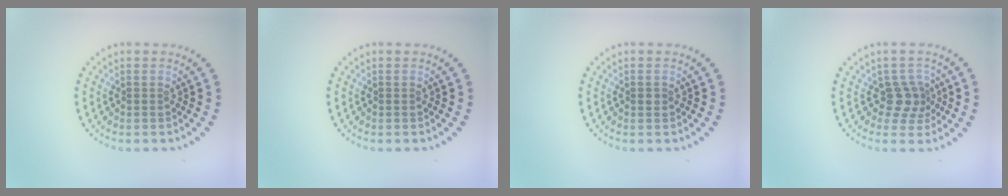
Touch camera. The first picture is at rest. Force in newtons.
{"total": 0.0}
{"total": 0.6, "press": 0.6, "slide": 0.1}
{"total": 2.5, "press": 1.9, "slide": 1.5}